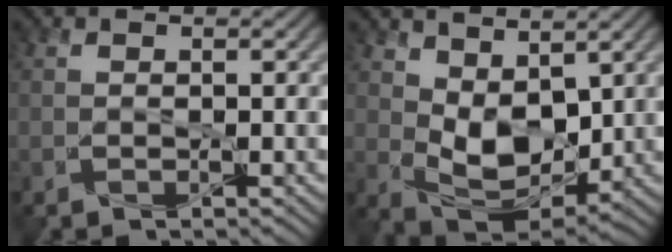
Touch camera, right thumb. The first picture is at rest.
{"total": 7.6, "force": [2.7, 4.3, 5.6], "torque": [-0.130, -0.016, 0.046]}